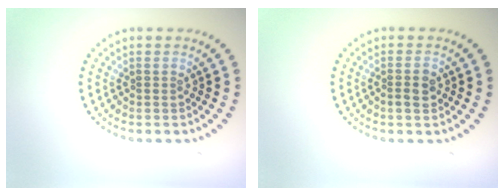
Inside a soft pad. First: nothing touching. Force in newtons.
{"total": 1.7, "press": 1.6, "slide": 0.6}